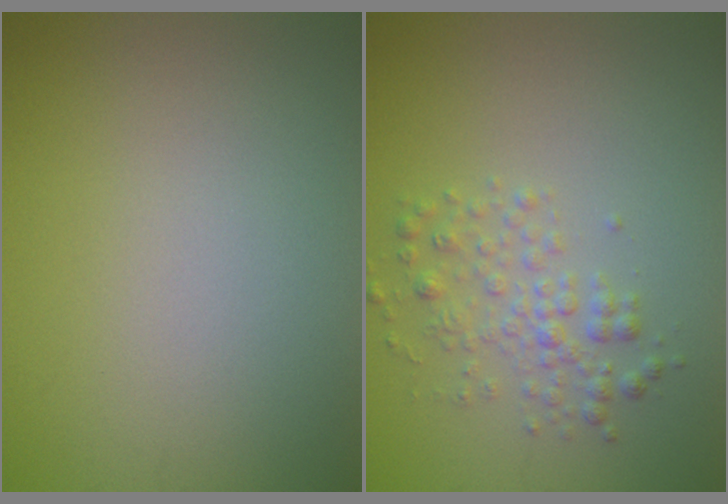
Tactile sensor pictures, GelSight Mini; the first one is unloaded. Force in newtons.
{"total": 2.4, "press": 2.4, "slide": 0.1}